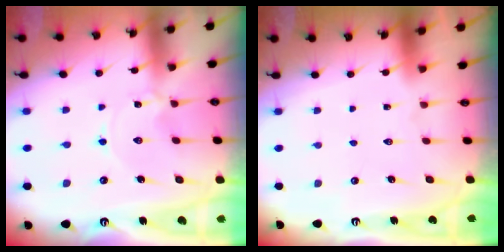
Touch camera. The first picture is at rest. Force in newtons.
{"total": 1.5, "press": 1.5, "slide": 0.1}